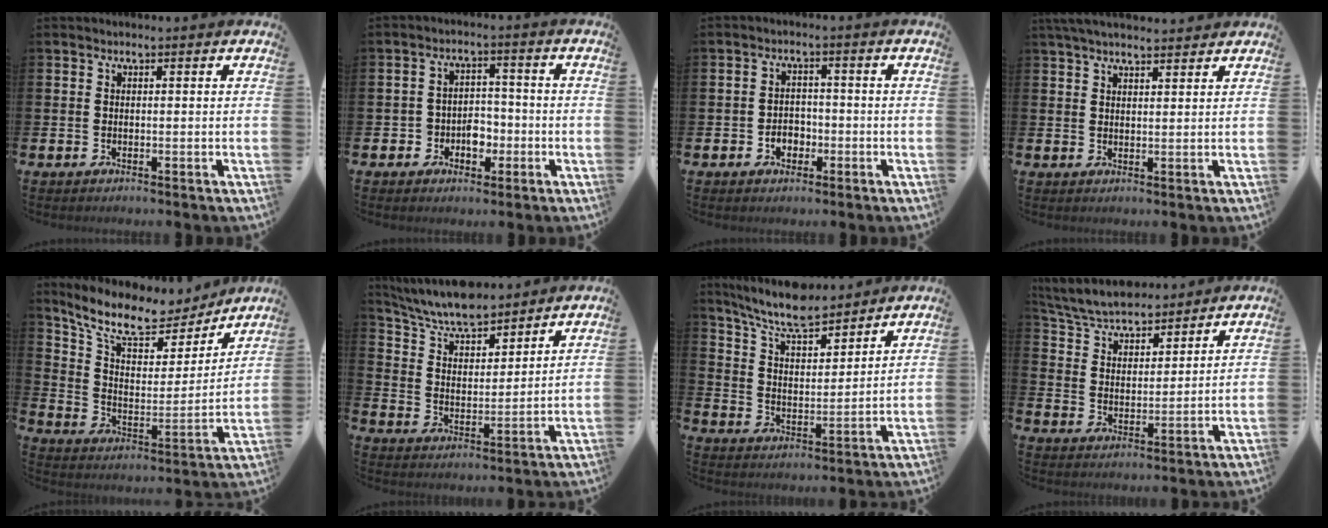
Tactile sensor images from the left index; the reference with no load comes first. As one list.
[{"total": 3.8, "force": [-1.8, 3.1, 1.4], "torque": [-0.031, 0.005, -0.042]}, {"total": 2.7, "force": [-1.3, 2.1, 1.2], "torque": [-0.014, -0.001, -0.032]}, {"total": 3.7, "force": [3.5, 0.5, 1.1], "torque": [-0.028, -0.009, 0.064]}, {"total": 10.4, "force": [8.8, 3.9, 4.0], "torque": [-0.111, -0.057, 0.150]}, {"total": 7.3, "force": [6.9, 1.4, 2.2], "torque": [-0.073, -0.036, 0.122]}, {"total": 8.5, "force": [7.9, 1.5, 2.8], "torque": [-0.079, -0.048, 0.141]}, {"total": 6.3, "force": [6.0, 1.5, 1.1], "torque": [-0.052, -0.036, 0.105]}]